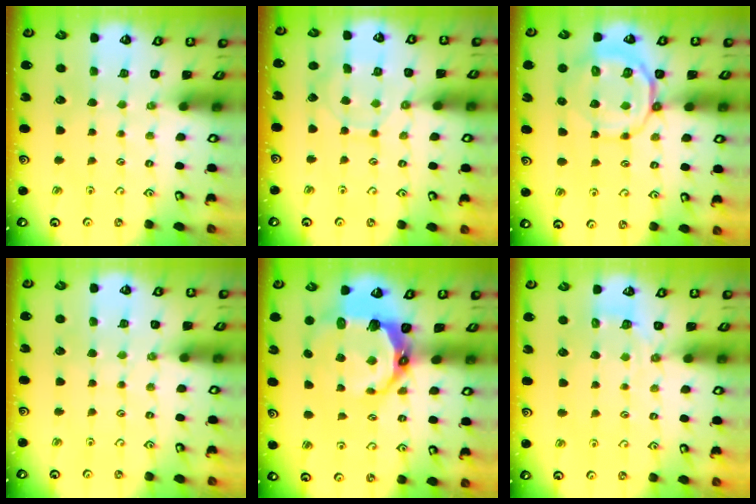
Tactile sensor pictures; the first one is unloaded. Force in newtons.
{"total": 8.9, "press": 8.9, "slide": 1.2}
{"total": 9.3, "press": 8.9, "slide": 2.4}
{"total": 3.9, "press": 3.8, "slide": 0.5}
{"total": 10.5, "press": 8.8, "slide": 5.8}
{"total": 3.6, "press": 3.1, "slide": 1.9}